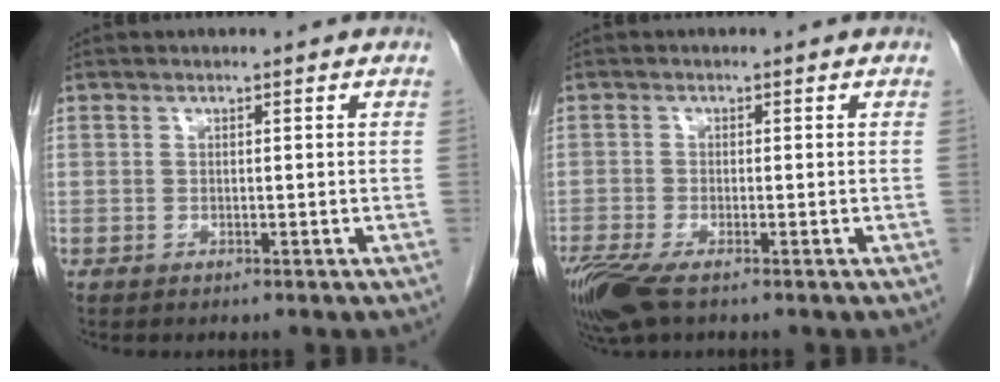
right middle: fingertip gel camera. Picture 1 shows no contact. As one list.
[{"total": 6.3, "force": [-4.1, 1.6, 4.4], "torque": [-0.089, -0.018, -0.079]}]